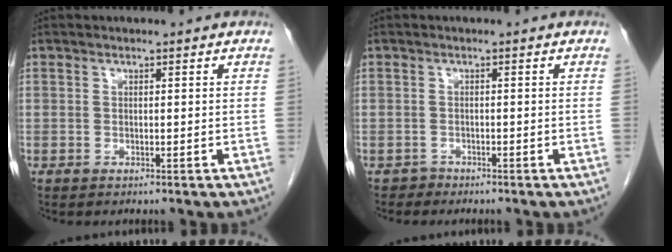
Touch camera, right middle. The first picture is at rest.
{"total": 0.9, "force": [-0.7, 0.2, -0.4], "torque": [0.003, -0.003, -0.015]}